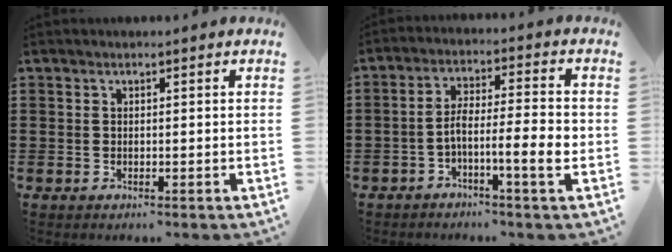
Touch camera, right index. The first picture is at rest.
{"total": 6.7, "force": [-2.3, 0.7, 6.3], "torque": [-0.110, 0.001, -0.043]}